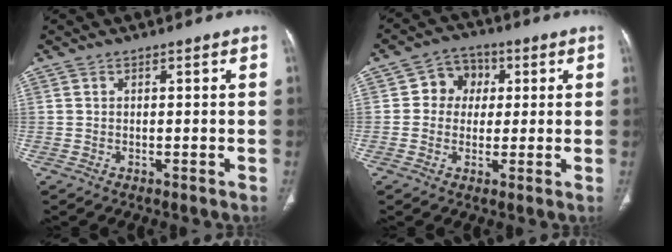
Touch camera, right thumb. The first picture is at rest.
{"total": 6.7, "force": [1.2, 6.0, 2.9], "torque": [-0.008, 0.009, 0.010]}